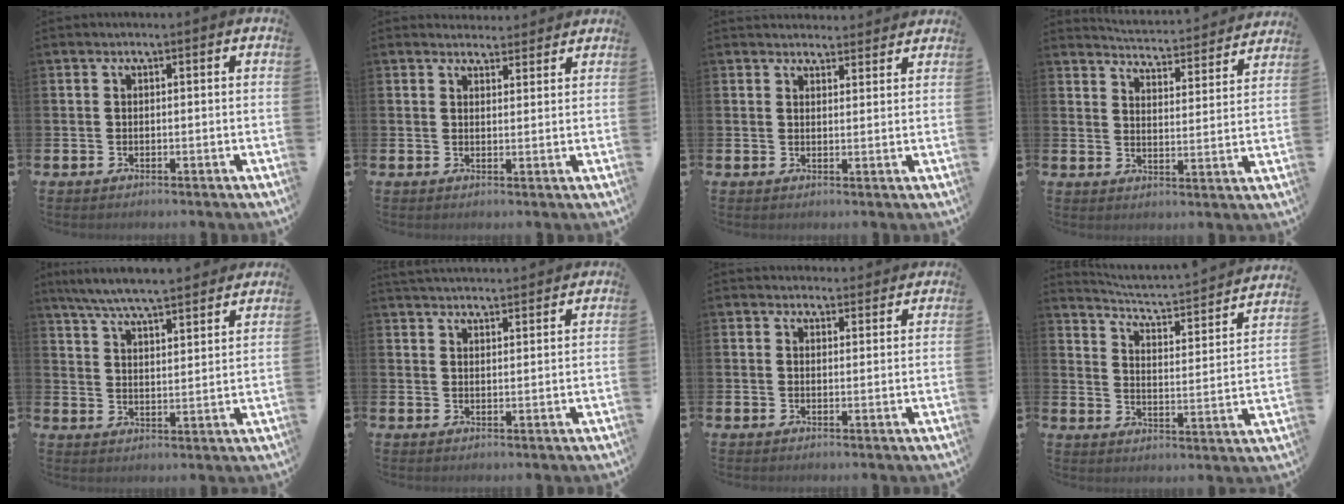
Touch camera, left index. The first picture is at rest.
{"total": 4.3, "force": [4.2, 0.7, -0.1], "torque": [0.004, -0.031, 0.073]}
{"total": 2.9, "force": [2.8, 0.8, -0.2], "torque": [0.009, -0.016, 0.050]}
{"total": 4.6, "force": [4.5, 0.2, 0.2], "torque": [-0.017, -0.042, 0.074]}
{"total": 7.2, "force": [6.9, 0.2, 2.0], "torque": [-0.065, -0.040, 0.123]}
{"total": 3.7, "force": [3.7, 0.3, 0.3], "torque": [-0.011, -0.019, 0.068]}
{"total": 2.7, "force": [2.6, 0.8, -0.2], "torque": [0.009, -0.013, 0.045]}
{"total": 4.4, "force": [4.2, 0.8, 1.2], "torque": [-0.048, -0.043, 0.061]}